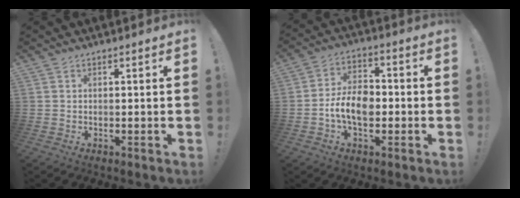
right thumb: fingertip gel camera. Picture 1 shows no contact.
{"total": 10.7, "force": [-2.7, 7.0, 7.7], "torque": [-0.149, 0.018, -0.046]}